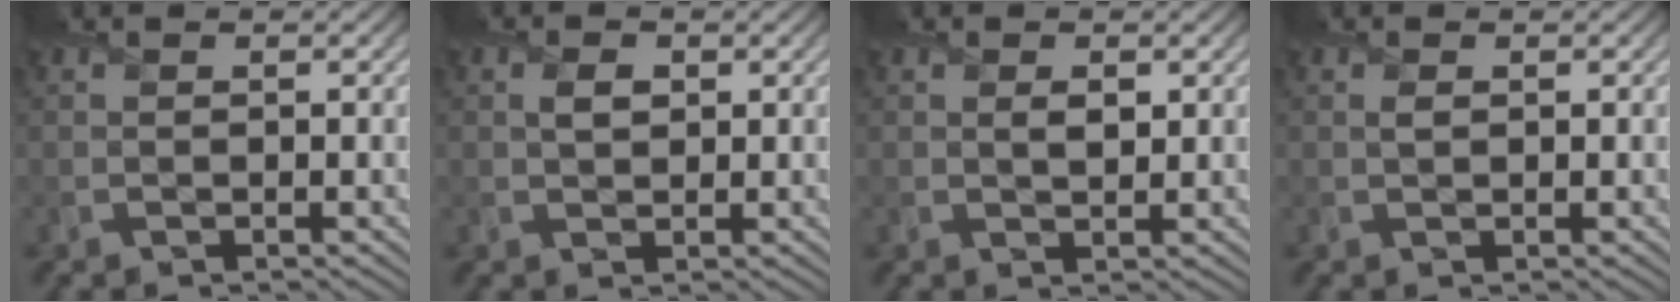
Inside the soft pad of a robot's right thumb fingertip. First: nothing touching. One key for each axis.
{"total": 1.8, "fx": 0.5, "fy": 1.1, "fz": 1.3, "tx": -0.032, "ty": 0.001, "tz": 0.006}
{"total": 1.5, "fx": 0.5, "fy": 0.7, "fz": 1.2, "tx": -0.028, "ty": -0.003, "tz": 0.008}
{"total": 0.6, "fx": 0.2, "fy": 0.3, "fz": 0.5, "tx": -0.015, "ty": 0.002, "tz": 0.000}